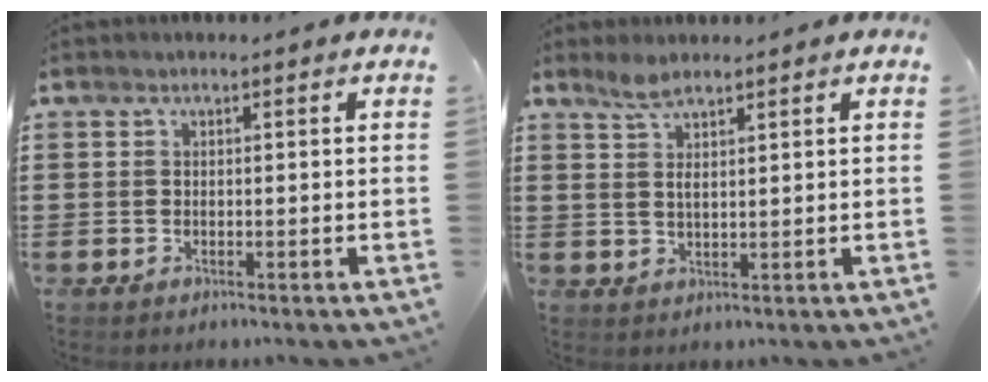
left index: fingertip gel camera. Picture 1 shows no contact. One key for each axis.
{"total": 3.0, "fx": 2.0, "fy": 0.8, "fz": 2.0, "tx": -0.044, "ty": 0.005, "tz": 0.036}